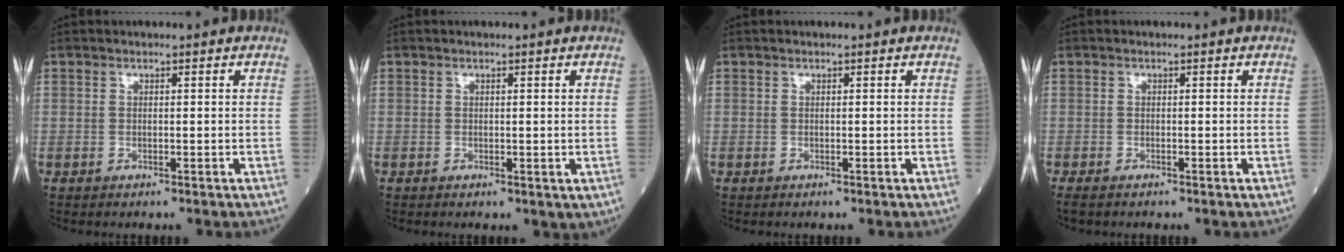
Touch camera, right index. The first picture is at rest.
{"total": 1.0, "force": [0.0, 0.7, 0.8], "torque": [-0.011, -0.003, 0.004]}
{"total": 0.0}
{"total": 1.9, "force": [-1.5, 0.6, 0.9], "torque": [-0.017, -0.005, -0.023]}